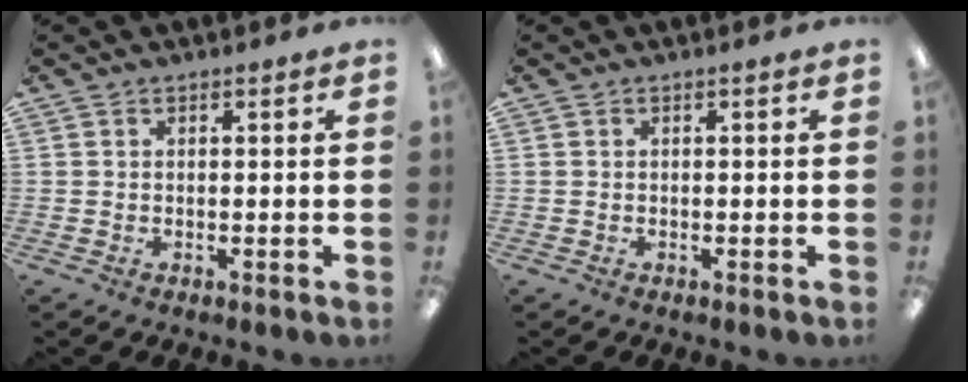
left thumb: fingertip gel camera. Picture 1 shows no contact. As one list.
[{"total": 0.0}]